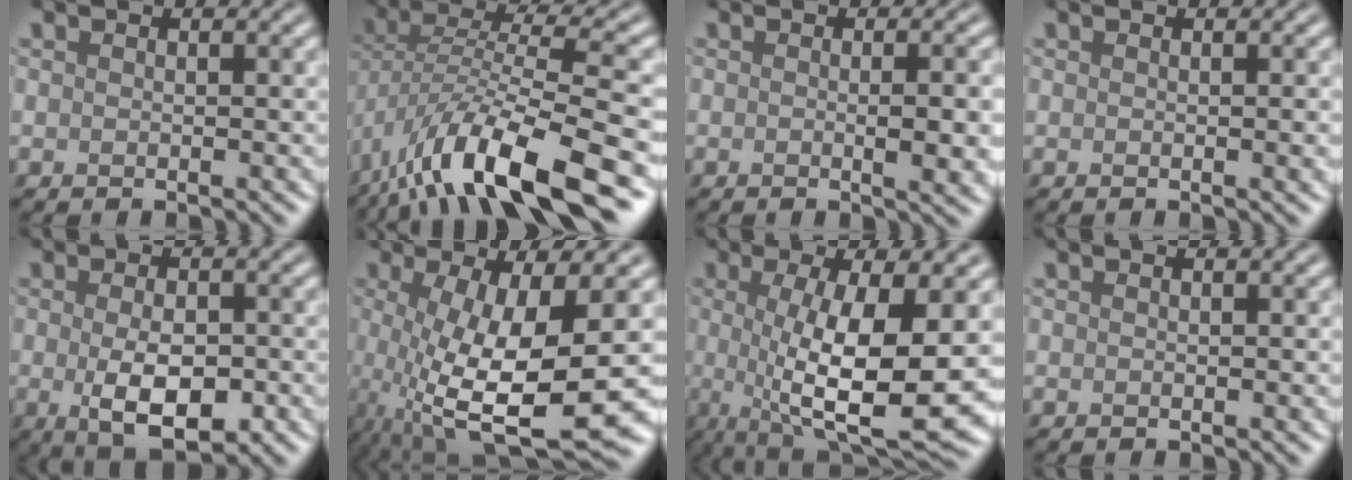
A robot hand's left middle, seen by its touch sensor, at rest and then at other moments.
{"total": 12.2, "force": [-6.8, 3.6, 9.5], "torque": [-0.173, 0.002, -0.126]}
{"total": 4.0, "force": [-0.3, 1.1, 3.8], "torque": [-0.047, 0.001, -0.004]}
{"total": 1.0, "force": [0.0, 0.2, 1.0], "torque": [-0.009, 0.000, -0.001]}
{"total": 5.5, "force": [-1.1, 2.5, 4.8], "torque": [-0.084, -0.012, -0.015]}
{"total": 10.6, "force": [-1.9, 3.0, 10.0], "torque": [-0.183, -0.031, -0.025]}
{"total": 11.2, "force": [-0.6, 3.1, 10.7], "torque": [-0.164, -0.019, -0.009]}
{"total": 0.0}